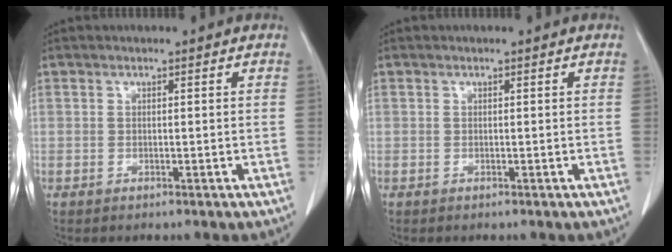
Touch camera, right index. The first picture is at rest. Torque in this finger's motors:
{"motor_torque": [0.00, 0.00, 0.00, 0.00]}